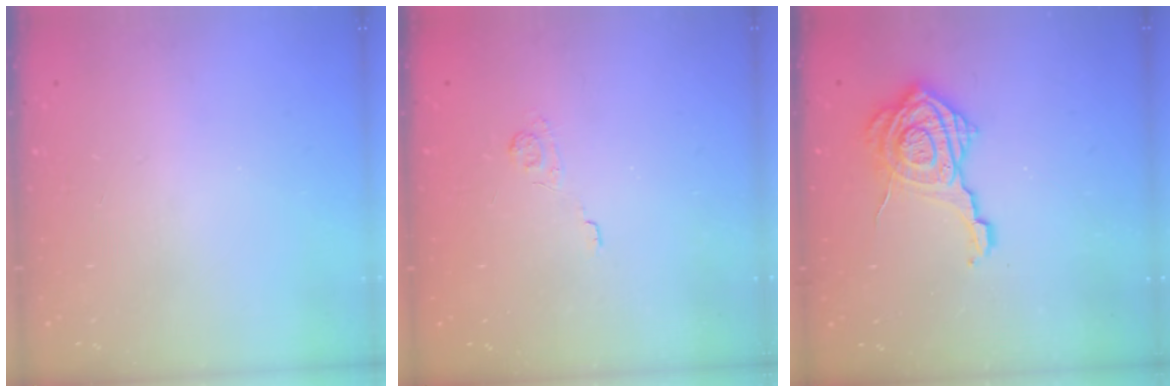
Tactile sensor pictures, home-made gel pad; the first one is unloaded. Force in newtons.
{"total": 1.9, "press": 1.3, "slide": 1.3}
{"total": 15.8, "press": 15.7, "slide": 0.9}